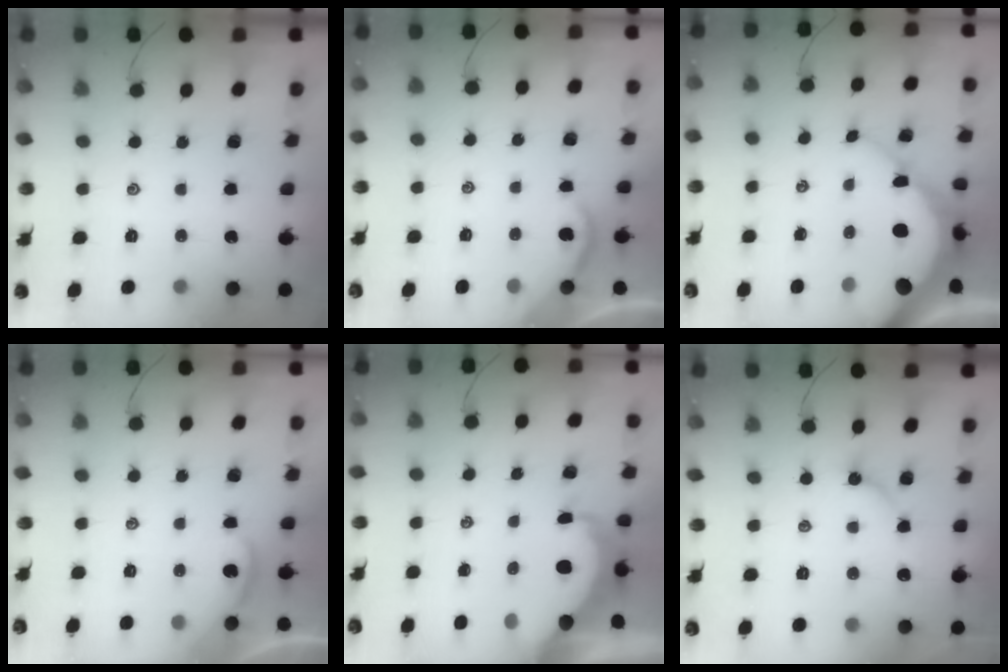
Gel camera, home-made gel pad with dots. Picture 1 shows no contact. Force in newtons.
{"total": 1.7, "press": 1.7, "slide": 0.3}
{"total": 11.4, "press": 11.3, "slide": 0.9}
{"total": 0.9, "press": 0.9, "slide": 0.1}
{"total": 8.1, "press": 8.0, "slide": 1.0}
{"total": 3.5, "press": 3.5, "slide": 0.4}